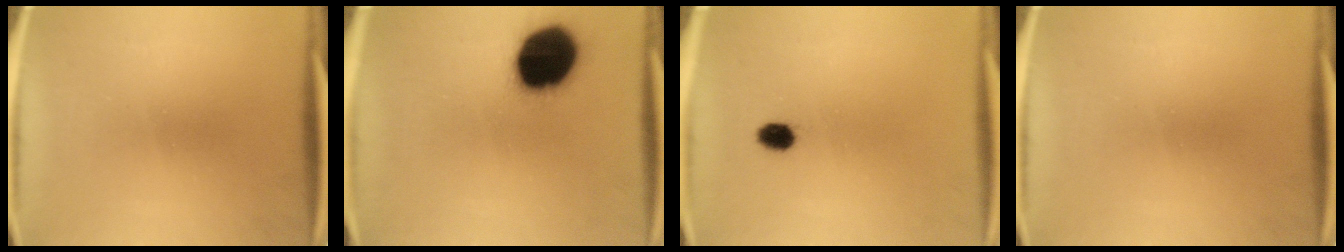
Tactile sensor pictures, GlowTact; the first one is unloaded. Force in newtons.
{"total": 19.3}
{"total": 2.7}
{"total": 0.0}